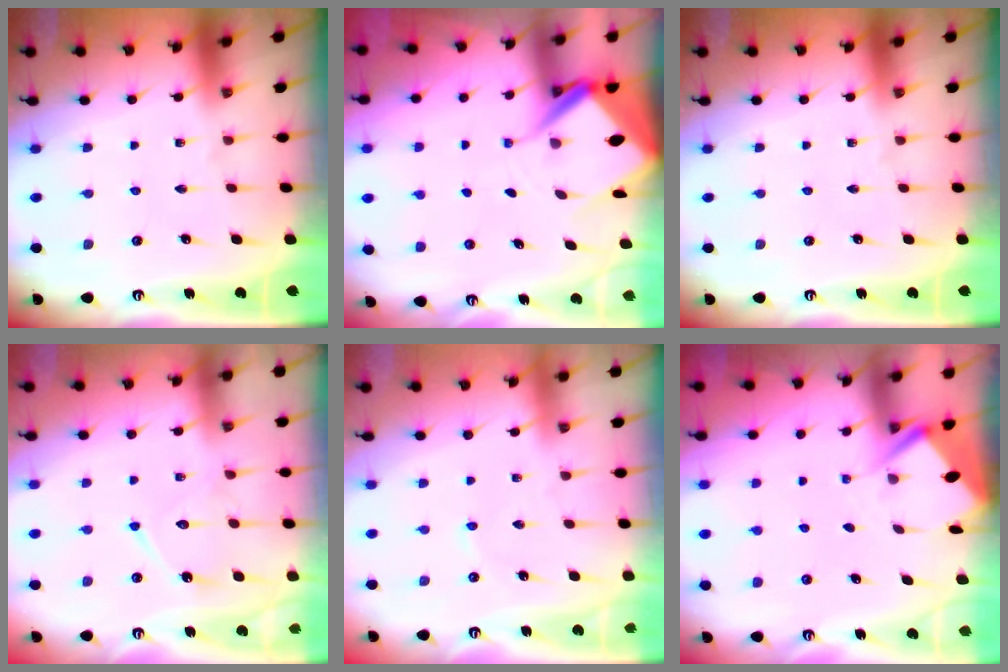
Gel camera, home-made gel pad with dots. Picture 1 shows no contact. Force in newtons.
{"total": 6.2, "press": 6.2, "slide": 0.5}
{"total": 0.0}
{"total": 10.8, "press": 10.8, "slide": 0.8}
{"total": 1.5, "press": 1.4, "slide": 0.4}
{"total": 2.8, "press": 2.8, "slide": 0.4}